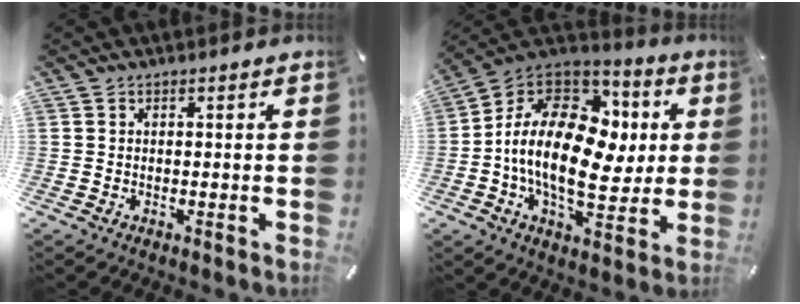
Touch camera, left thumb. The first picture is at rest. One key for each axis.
{"total": 19.7, "fx": -0.5, "fy": 12.9, "fz": 14.9, "tx": -0.285, "ty": -0.004, "tz": -0.009}